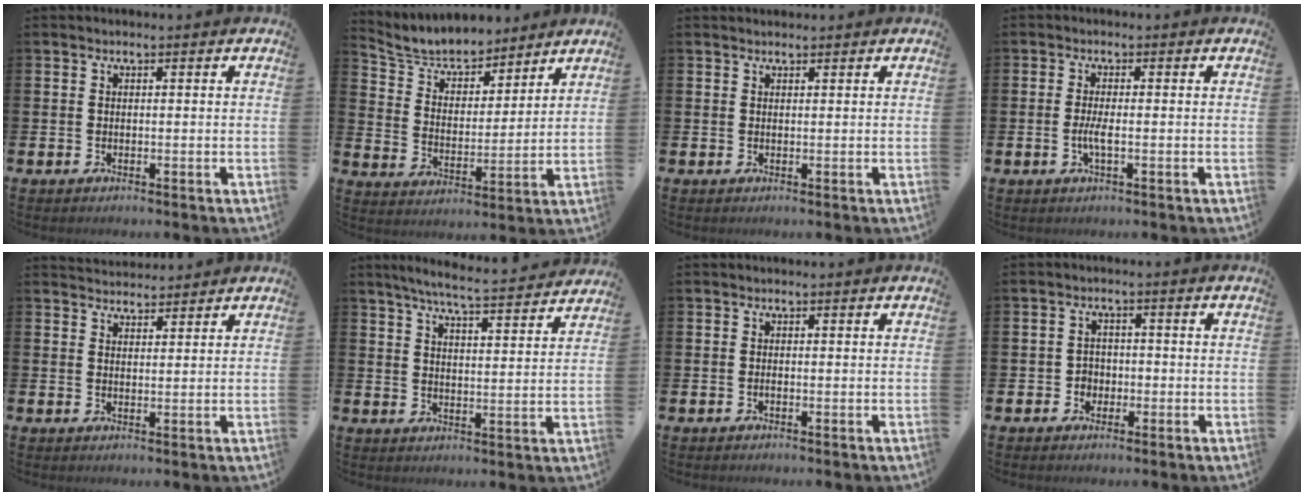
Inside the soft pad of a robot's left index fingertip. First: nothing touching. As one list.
[{"total": 6.7, "force": [6.3, 2.0, 1.0], "torque": [-0.056, -0.043, 0.110]}, {"total": 0.9, "force": [0.9, 0.2, 0.0], "torque": [0.011, -0.002, 0.014]}, {"total": 2.0, "force": [-0.4, 0.3, 2.0], "torque": [-0.040, 0.000, -0.008]}, {"total": 2.9, "force": [2.8, 0.7, -0.2], "torque": [0.002, -0.013, 0.052]}, {"total": 6.3, "force": [5.9, -0.1, 2.3], "torque": [-0.056, -0.039, 0.100]}, {"total": 0.0}, {"total": 2.2, "force": [-0.9, 2.0, 0.4], "torque": [-0.009, 0.005, -0.022]}]